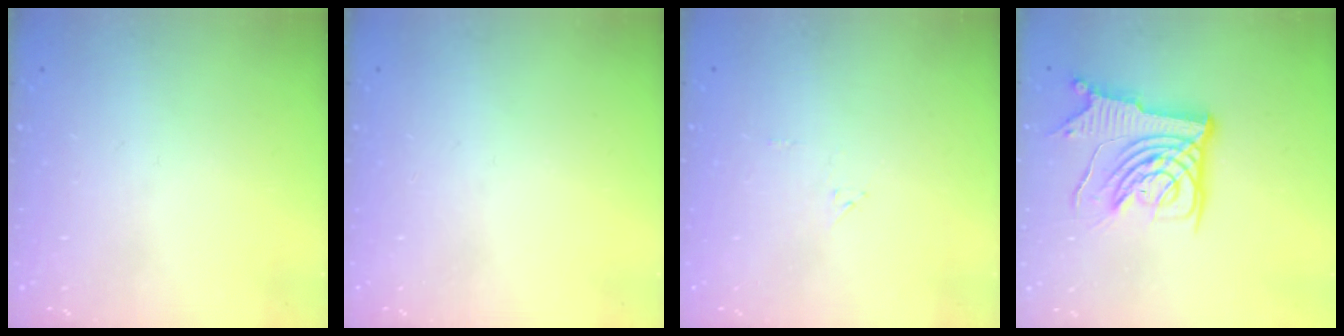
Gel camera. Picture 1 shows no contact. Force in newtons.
{"total": 0.0}
{"total": 4.7, "press": 4.7, "slide": 0.2}
{"total": 13.6, "press": 13.5, "slide": 1.8}